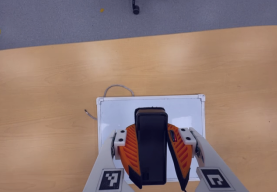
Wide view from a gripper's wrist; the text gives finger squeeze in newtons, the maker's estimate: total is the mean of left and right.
{"total": 8.5, "left": 8.0, "right": 9.0}